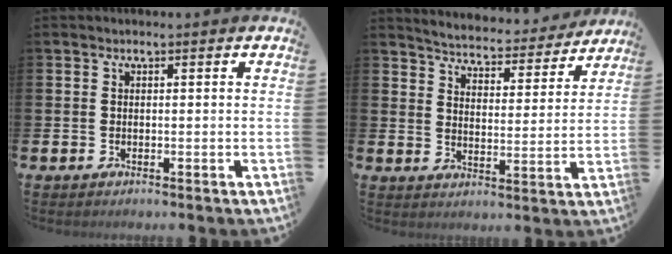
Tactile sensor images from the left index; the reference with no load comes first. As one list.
[{"total": 4.8, "force": [4.8, 0.5, 0.3], "torque": [-0.025, -0.043, 0.078]}]